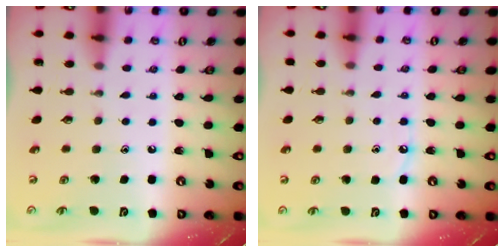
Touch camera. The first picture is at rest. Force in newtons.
{"total": 3.9, "press": 3.9, "slide": 0.6}